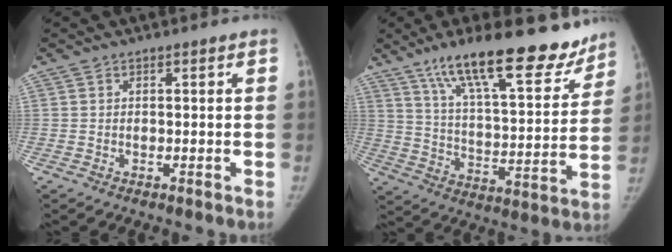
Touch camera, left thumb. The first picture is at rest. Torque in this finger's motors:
{"motor_torque": [0.79, -0.50, 1.61, -1.15, 0.11]}